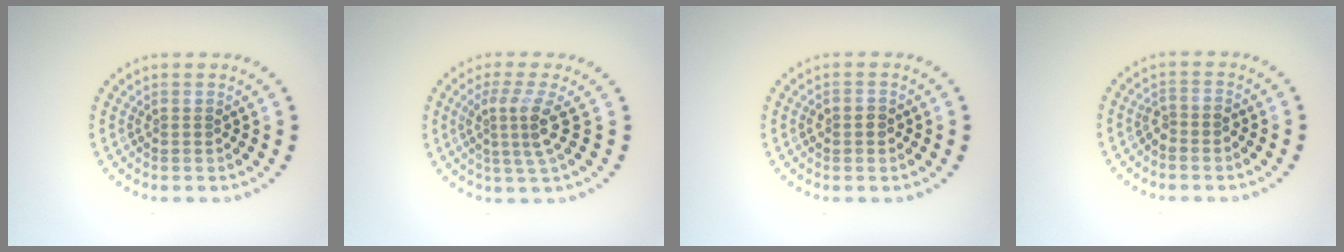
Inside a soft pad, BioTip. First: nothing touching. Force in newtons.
{"total": 3.3, "press": 2.4, "slide": 2.3}
{"total": 1.4, "press": 1.3, "slide": 0.4}
{"total": 1.4, "press": 1.1, "slide": 0.8}